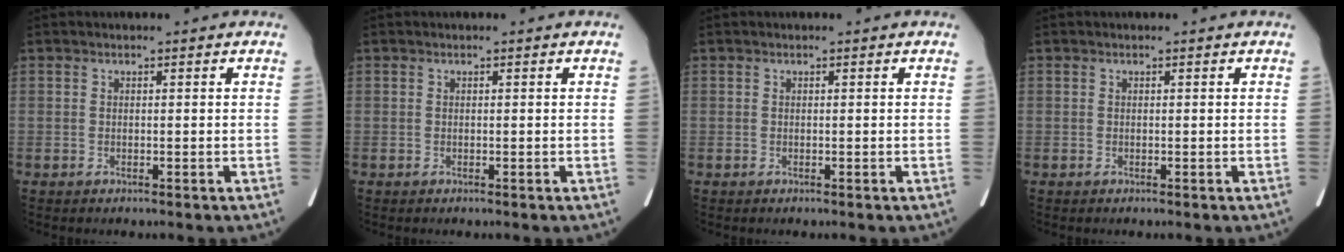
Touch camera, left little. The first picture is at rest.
{"total": 0.0}
{"total": 0.0}
{"total": 0.0}